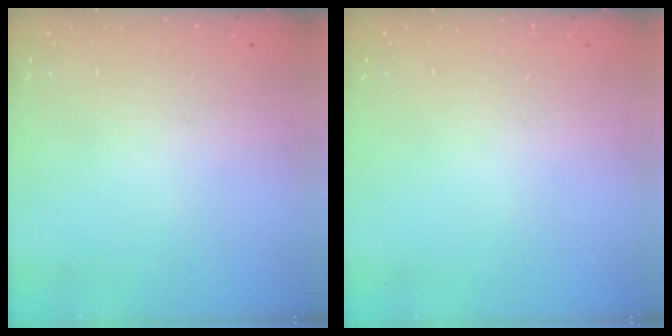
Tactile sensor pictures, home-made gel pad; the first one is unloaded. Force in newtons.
{"total": 0.0}